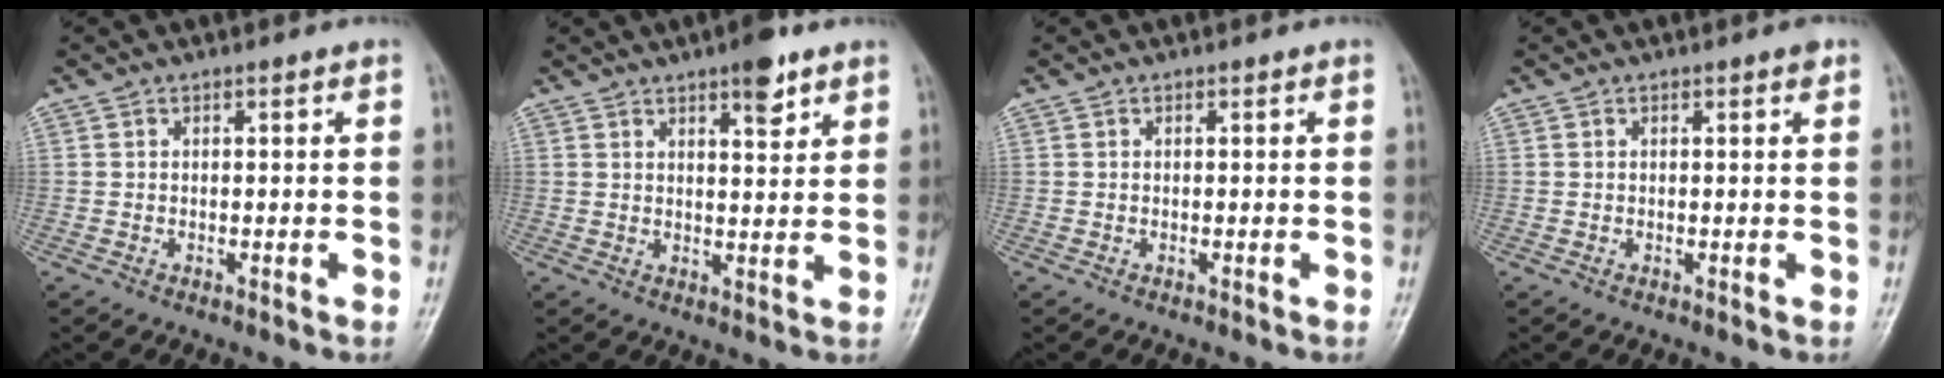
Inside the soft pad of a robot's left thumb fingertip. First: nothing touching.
{"total": 5.9, "force": [3.7, 1.9, 4.1], "torque": [-0.045, -0.019, 0.050]}
{"total": 0.0}
{"total": 0.9, "force": [0.5, 0.2, 0.7], "torque": [-0.008, 0.000, 0.005]}